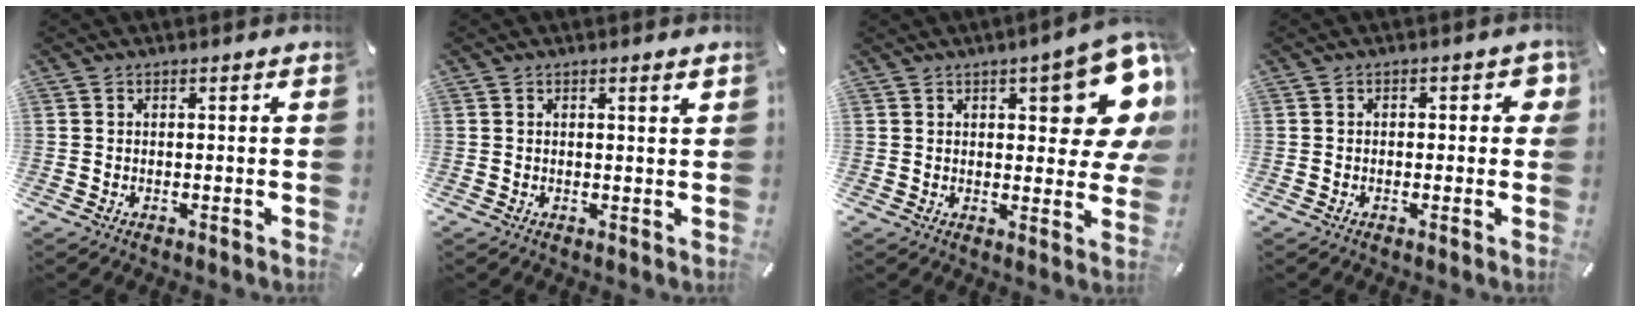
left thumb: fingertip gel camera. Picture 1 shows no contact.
{"total": 1.5, "force": [0.8, 0.2, 1.3], "torque": [-0.026, 0.002, 0.013]}
{"total": 15.8, "force": [7.0, 6.0, 12.9], "torque": [-0.153, -0.041, 0.112]}
{"total": 2.8, "force": [-0.1, 1.7, 2.2], "torque": [-0.026, 0.004, -0.007]}